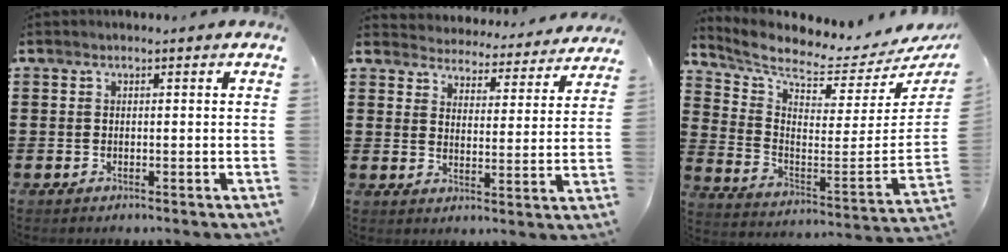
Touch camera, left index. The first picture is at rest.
{"total": 4.4, "force": [4.4, 0.0, -0.5], "torque": [-0.009, -0.045, 0.071]}
{"total": 4.9, "force": [4.3, 0.3, 2.4], "torque": [-0.073, -0.061, 0.066]}